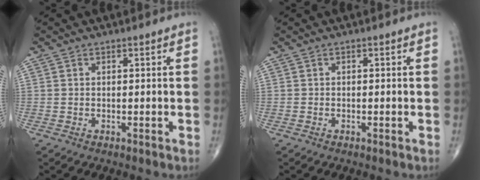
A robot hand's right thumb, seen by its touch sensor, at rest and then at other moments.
{"total": 0.0}